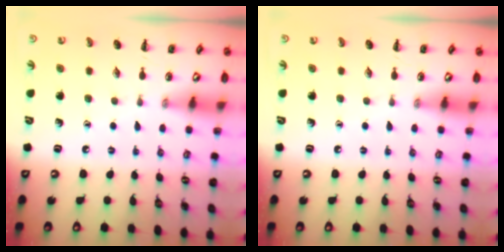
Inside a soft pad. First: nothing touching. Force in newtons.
{"total": 0.0}